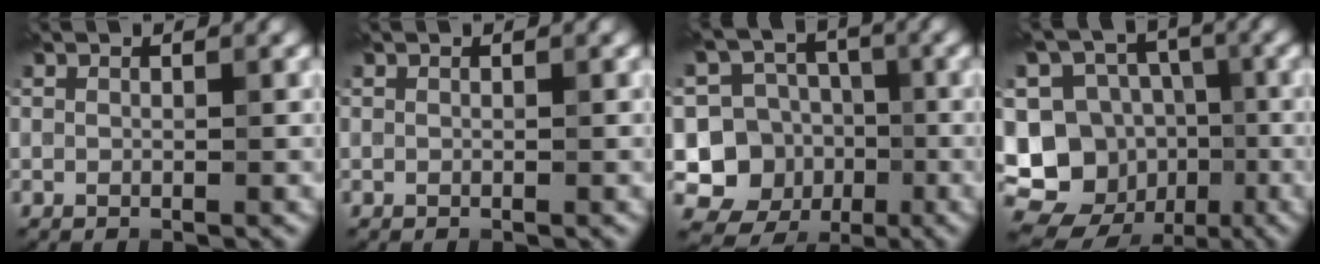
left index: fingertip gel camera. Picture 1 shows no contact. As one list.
[{"total": 0.0}, {"total": 7.8, "force": [-1.5, 7.4, 1.9], "torque": [-0.020, 0.004, -0.047]}, {"total": 16.1, "force": [-4.2, 15.0, 4.2], "torque": [-0.105, 0.010, -0.075]}]